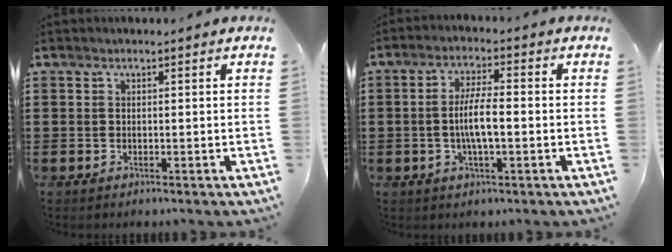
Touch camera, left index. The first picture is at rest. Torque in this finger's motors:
{"motor_torque": [1.23, 0.08, 0.48, 0.10]}